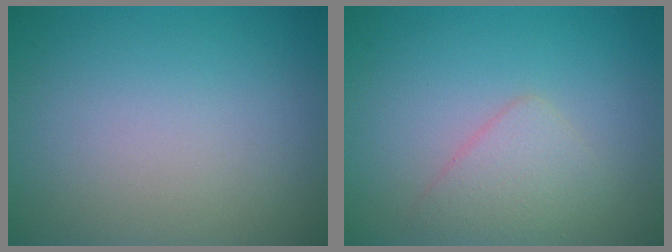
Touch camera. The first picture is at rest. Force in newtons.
{"total": 2.2, "press": 2.2, "slide": 0.0}